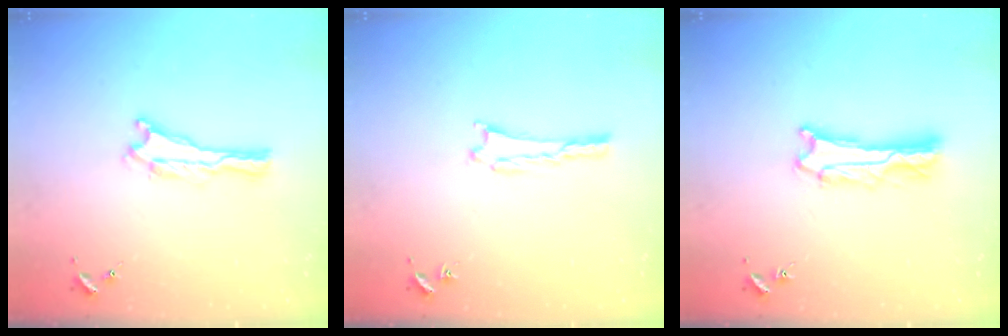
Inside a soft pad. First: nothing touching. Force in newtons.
{"total": 0.9, "press": 0.8, "slide": 0.1}
{"total": 3.2, "press": 3.2, "slide": 0.4}